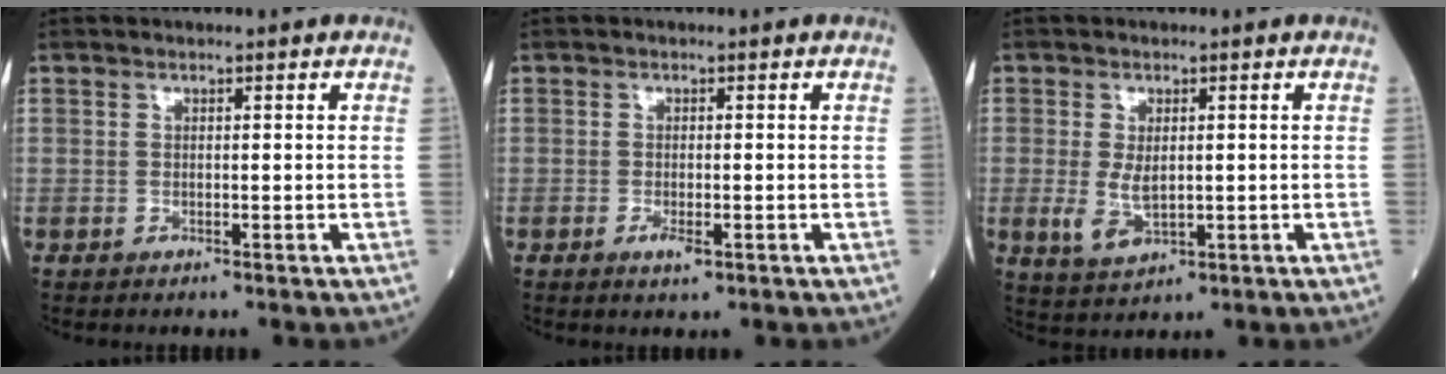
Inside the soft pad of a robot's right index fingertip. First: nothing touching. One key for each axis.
{"total": 2.0, "fx": -0.9, "fy": 0.6, "fz": 1.7, "tx": -0.027, "ty": -0.002, "tz": -0.012}
{"total": 4.7, "fx": -0.3, "fy": 2.3, "fz": 4.1, "tx": -0.085, "ty": -0.010, "tz": 0.001}